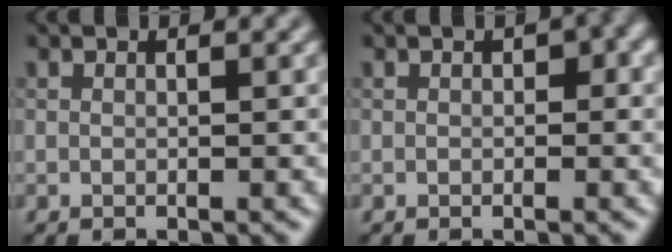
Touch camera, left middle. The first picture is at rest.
{"total": 1.7, "force": [0.2, 0.9, 1.4], "torque": [-0.014, 0.002, 0.001]}